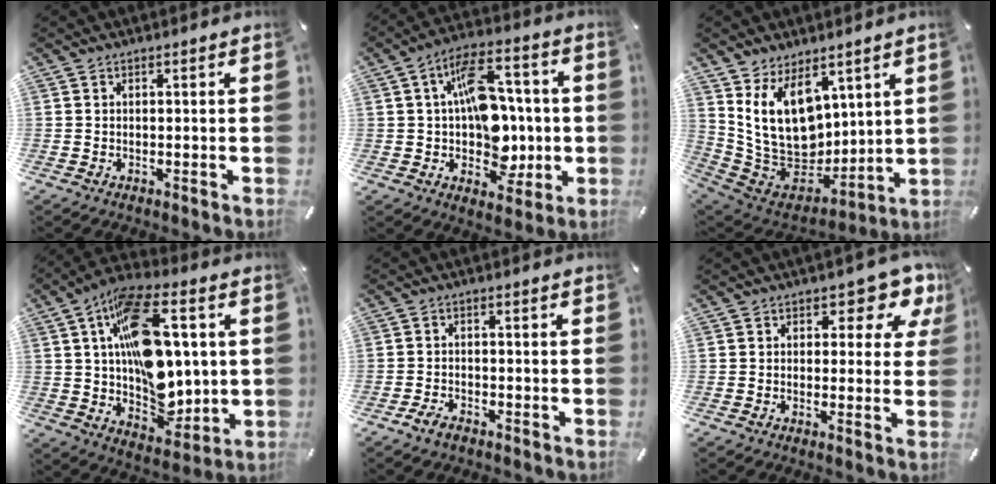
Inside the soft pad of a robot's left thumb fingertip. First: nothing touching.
{"total": 15.8, "force": [1.3, 10.9, 11.4], "torque": [-0.169, 0.001, 0.028]}
{"total": 16.1, "force": [6.4, 11.5, 9.2], "torque": [-0.187, -0.048, 0.129]}
{"total": 21.1, "force": [3.6, 13.3, 16.0], "torque": [-0.264, -0.008, 0.066]}
{"total": 3.0, "force": [-2.1, 1.6, 1.4], "torque": [-0.030, 0.010, -0.043]}
{"total": 7.3, "force": [4.0, 4.0, 4.6], "torque": [-0.047, -0.026, 0.060]}